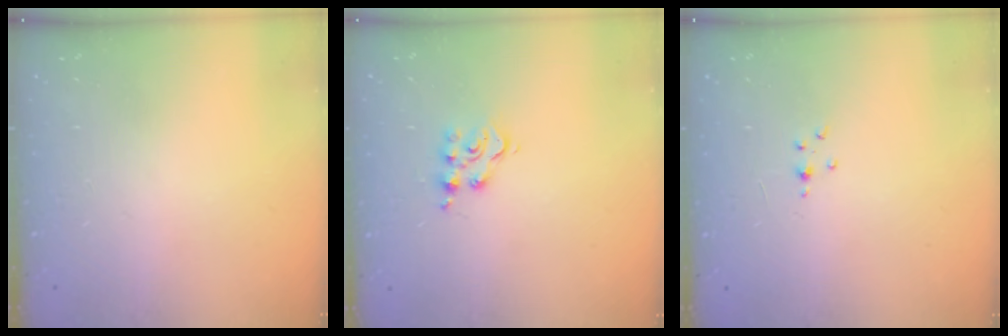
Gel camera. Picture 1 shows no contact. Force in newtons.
{"total": 5.1, "press": 5.1, "slide": 0.2}
{"total": 1.5, "press": 1.5, "slide": 0.2}